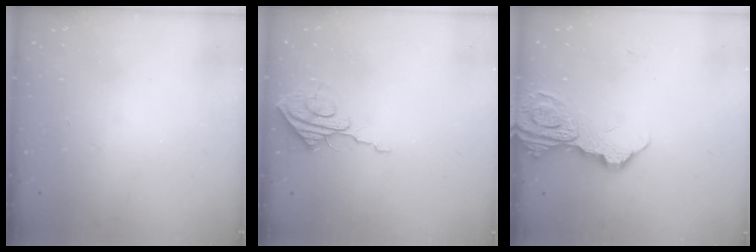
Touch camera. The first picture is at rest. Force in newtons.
{"total": 8.9, "press": 8.9, "slide": 0.4}
{"total": 15.7, "press": 15.6, "slide": 1.8}